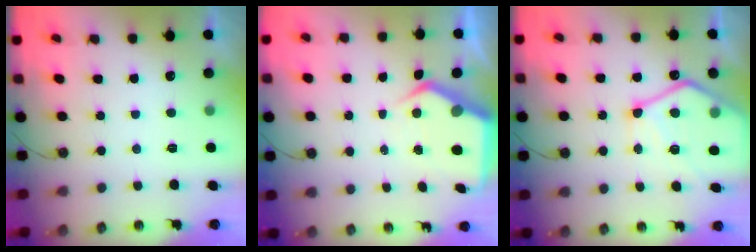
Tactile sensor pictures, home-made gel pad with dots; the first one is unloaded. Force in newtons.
{"total": 6.7, "press": 6.7, "slide": 0.5}
{"total": 14.6, "press": 14.6, "slide": 0.6}